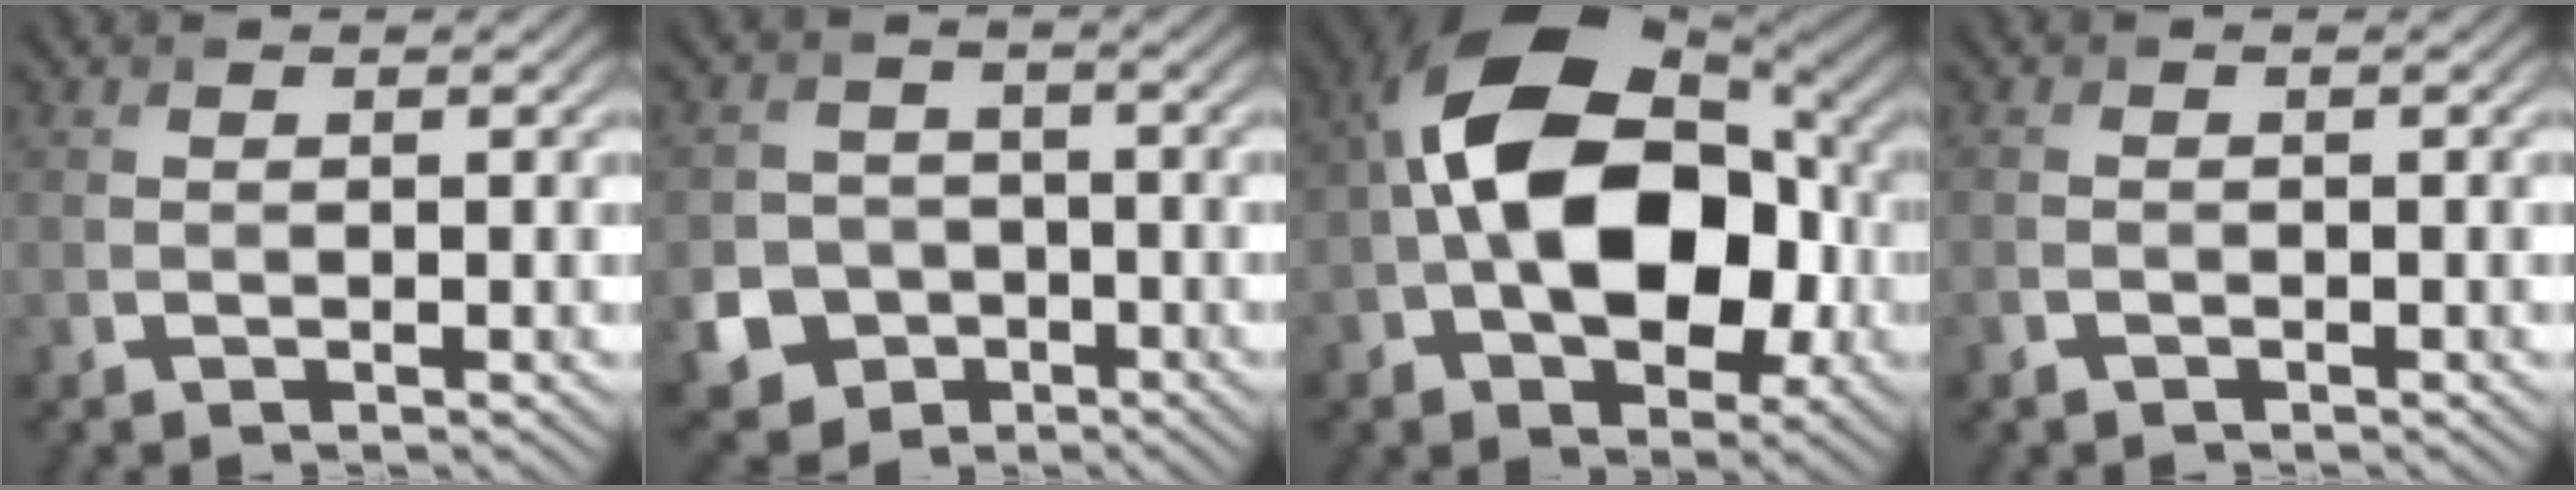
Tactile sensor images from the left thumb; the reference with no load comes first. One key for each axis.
{"total": 7.7, "fx": -2.8, "fy": 6.8, "fz": 2.2, "tx": -0.057, "ty": -0.016, "tz": -0.071}
{"total": 16.6, "fx": 0.2, "fy": 10.5, "fz": 12.8, "tx": -0.210, "ty": 0.008, "tz": -0.002}
{"total": 0.7, "fx": -0.6, "fy": 0.4, "fz": 0.3, "tx": -0.006, "ty": -0.002, "tz": -0.011}